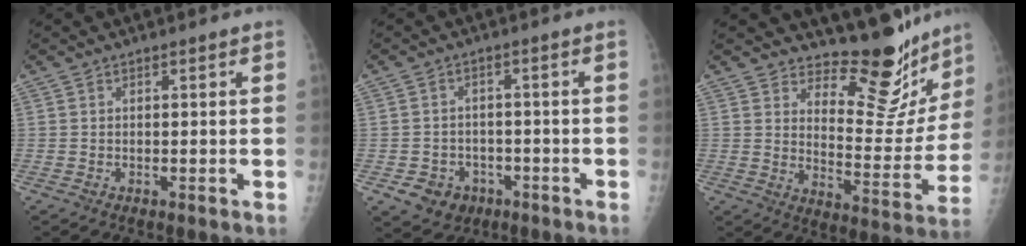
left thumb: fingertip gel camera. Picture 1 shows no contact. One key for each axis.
{"total": 6.2, "fx": -2.7, "fy": 5.3, "fz": 1.7, "tx": -0.011, "ty": 0.015, "tz": -0.032}
{"total": 16.1, "fx": 14.7, "fy": 5.1, "fz": 4.2, "tx": -0.001, "ty": -0.138, "tz": 0.196}